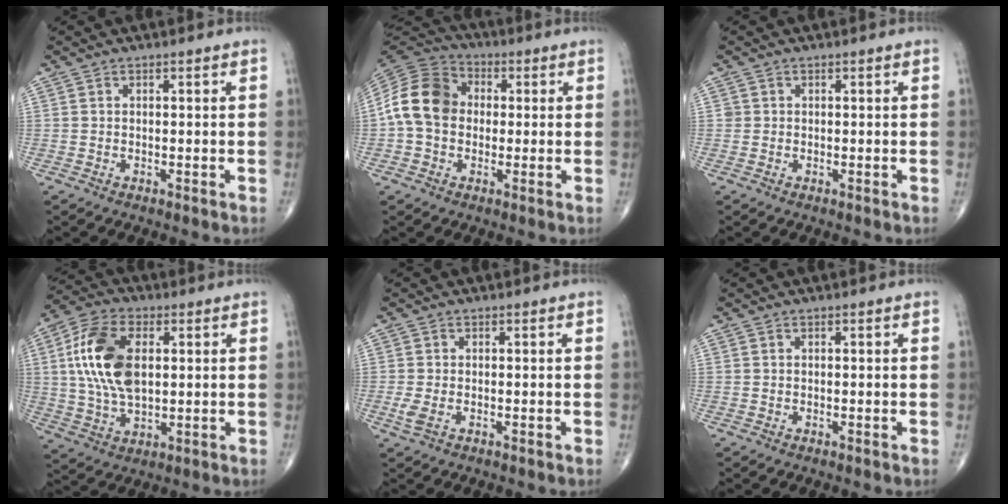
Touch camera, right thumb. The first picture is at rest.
{"total": 12.2, "force": [0.2, 9.7, 7.4], "torque": [-0.131, 0.033, -0.009]}
{"total": 0.6, "force": [0.1, 0.6, 0.0], "torque": [0.005, 0.003, 0.000]}
{"total": 14.8, "force": [2.5, 8.3, 11.9], "torque": [-0.232, 0.004, 0.046]}
{"total": 2.0, "force": [-0.6, 0.9, 1.7], "torque": [-0.048, -0.005, -0.014]}
{"total": 0.0}